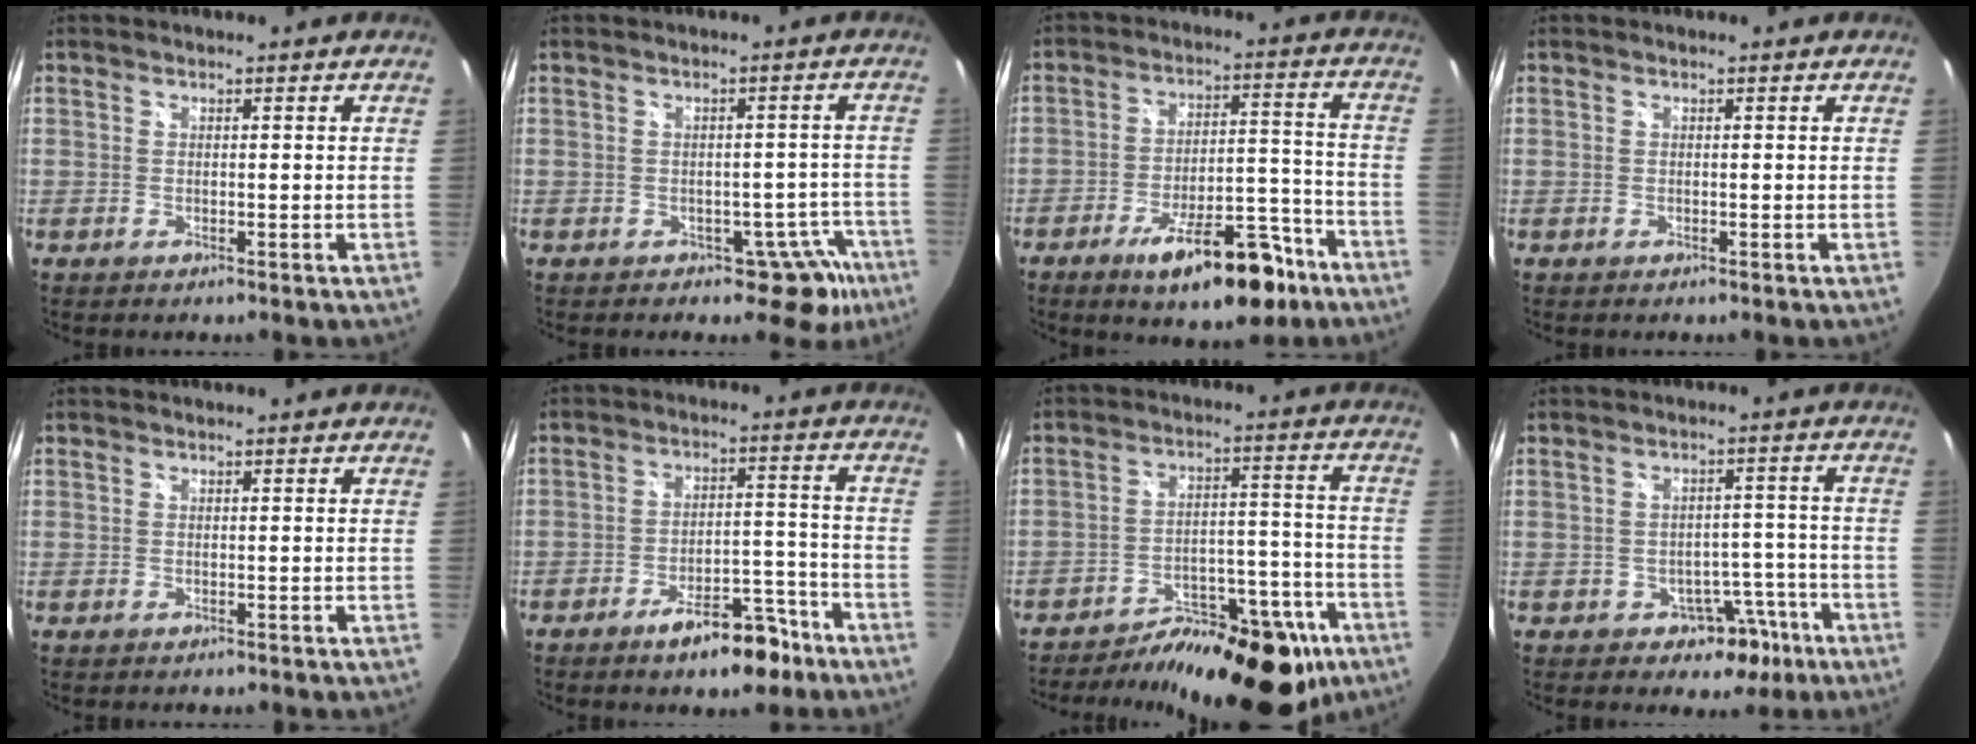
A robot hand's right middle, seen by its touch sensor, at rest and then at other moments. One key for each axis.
{"total": 7.5, "fx": -4.3, "fy": 5.1, "fz": 3.3, "tx": -0.027, "ty": 0.031, "tz": -0.036}
{"total": 15.5, "fx": -10.2, "fy": 5.5, "fz": 10.4, "tx": -0.166, "ty": 0.008, "tz": -0.144}
{"total": 0.0}
{"total": 0.0}
{"total": 9.8, "fx": -6.9, "fy": 3.8, "fz": 5.9, "tx": -0.093, "ty": 0.018, "tz": -0.094}
{"total": 21.4, "fx": -15.5, "fy": 8.6, "fz": 11.9, "tx": -0.166, "ty": 0.007, "tz": -0.206}
{"total": 6.3, "fx": -3.6, "fy": 4.6, "fz": 2.4, "tx": -0.041, "ty": 0.025, "tz": -0.032}